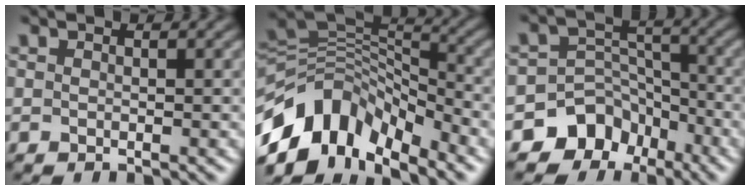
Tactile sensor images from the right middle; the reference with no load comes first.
{"total": 10.8, "force": [-5.9, 6.1, 6.7], "torque": [-0.125, 0.020, -0.122]}
{"total": 6.7, "force": [-4.6, 4.7, 1.3], "torque": [-0.004, 0.005, -0.078]}